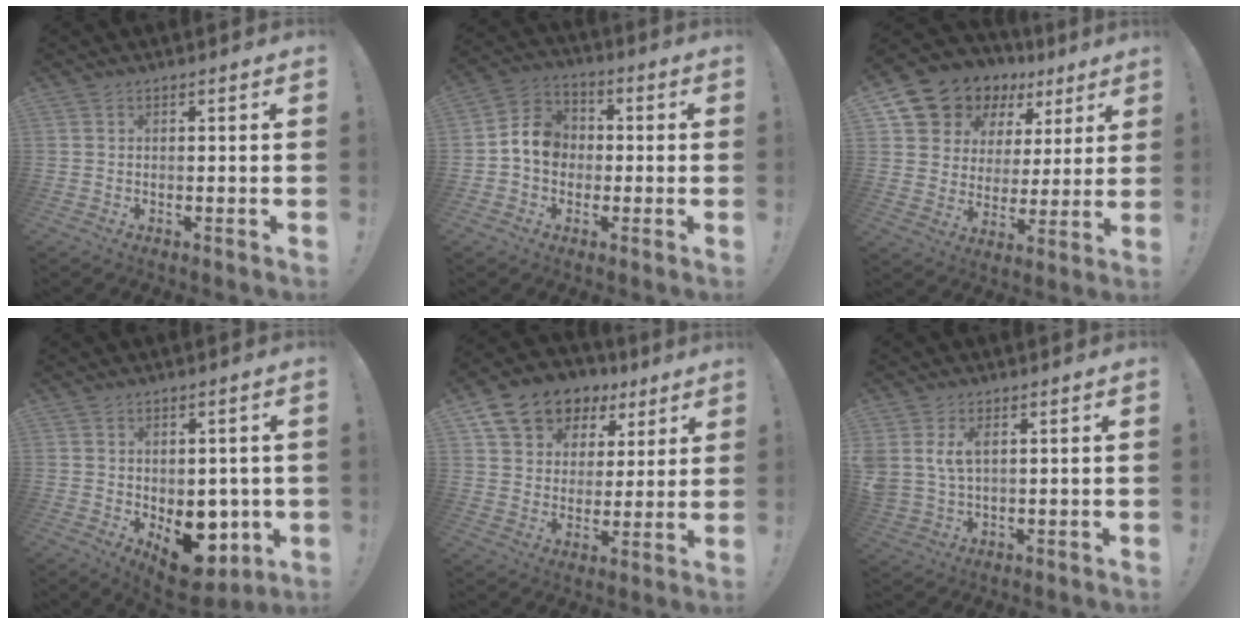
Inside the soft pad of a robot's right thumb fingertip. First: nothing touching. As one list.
[{"total": 9.8, "force": [-0.7, 8.6, 4.6], "torque": [-0.058, 0.024, -0.005]}, {"total": 11.6, "force": [8.5, 7.6, 1.8], "torque": [-0.043, -0.071, 0.169]}, {"total": 13.1, "force": [-3.8, 9.0, 8.8], "torque": [-0.062, 0.024, -0.047]}, {"total": 14.3, "force": [8.4, 10.1, 5.7], "torque": [-0.094, -0.046, 0.162]}, {"total": 5.8, "force": [2.3, 3.7, 3.9], "torque": [-0.094, -0.006, 0.043]}]